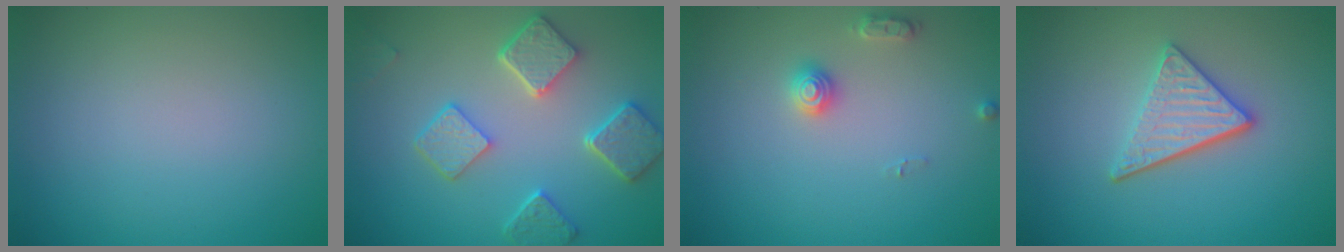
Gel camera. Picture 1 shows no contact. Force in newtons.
{"total": 5.8, "press": 4.5, "slide": 3.6}
{"total": 2.0, "press": 2.0, "slide": 0.3}
{"total": 3.6, "press": 3.0, "slide": 2.0}